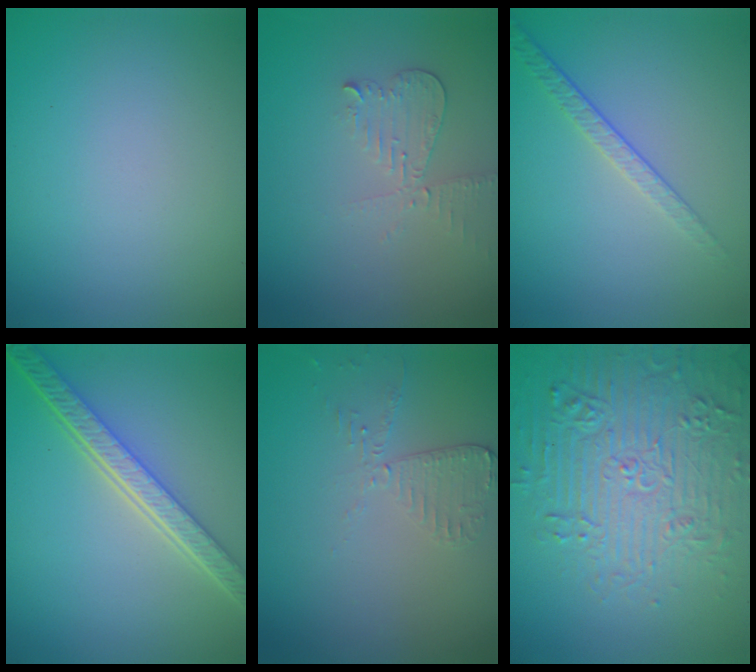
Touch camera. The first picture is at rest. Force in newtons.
{"total": 2.1, "press": 2.1, "slide": 0.1}
{"total": 1.9, "press": 1.4, "slide": 1.3}
{"total": 5.4, "press": 4.1, "slide": 3.4}
{"total": 2.0, "press": 2.0, "slide": 0.3}
{"total": 7.0, "press": 6.9, "slide": 1.6}